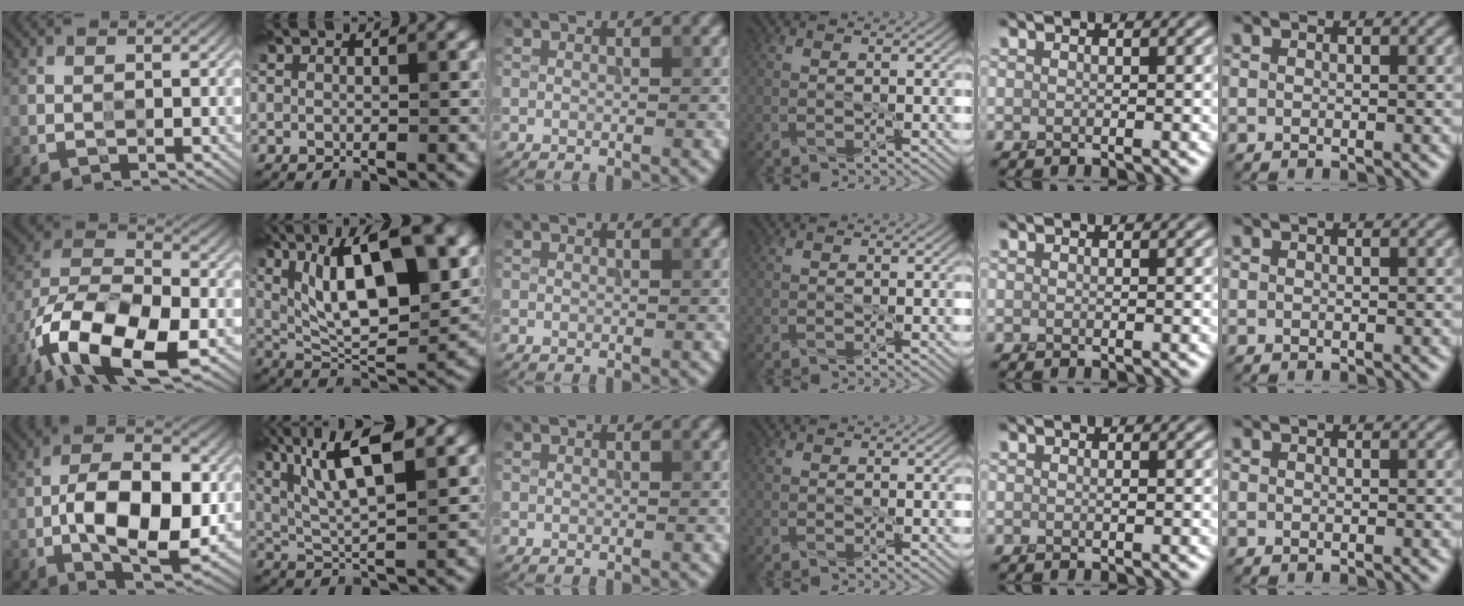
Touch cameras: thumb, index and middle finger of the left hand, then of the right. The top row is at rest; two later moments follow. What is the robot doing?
{"motion": "peel", "object": "sticker"}